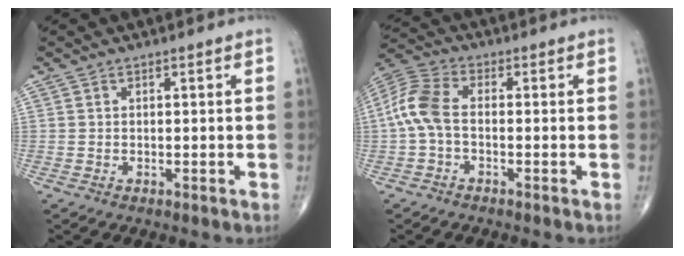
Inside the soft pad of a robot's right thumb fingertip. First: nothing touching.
{"total": 8.0, "force": [-0.7, 4.5, 6.7], "torque": [-0.153, 0.023, -0.026]}